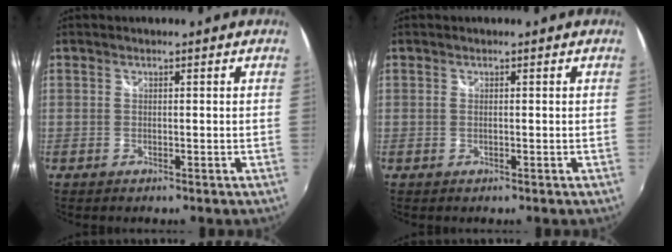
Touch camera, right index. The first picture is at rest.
{"total": 0.0}